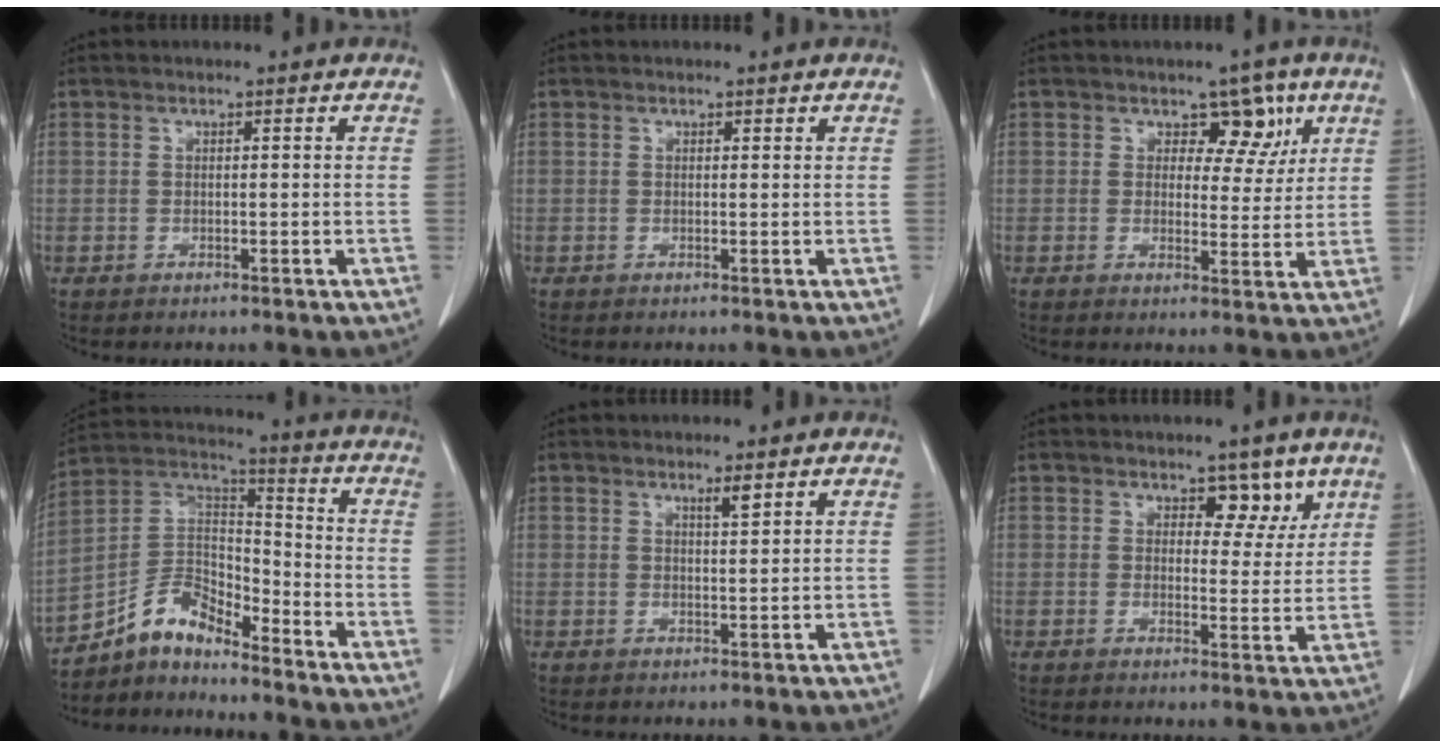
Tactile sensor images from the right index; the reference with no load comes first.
{"total": 0.0}
{"total": 5.5, "force": [2.7, 3.6, 3.1], "torque": [-0.020, 0.003, 0.034]}
{"total": 8.6, "force": [-7.7, 2.9, 2.5], "torque": [-0.046, 0.040, -0.149]}
{"total": 1.8, "force": [1.2, 0.1, 1.3], "torque": [-0.023, -0.003, 0.021]}
{"total": 4.5, "force": [2.8, 2.5, 2.4], "torque": [-0.015, -0.003, 0.039]}